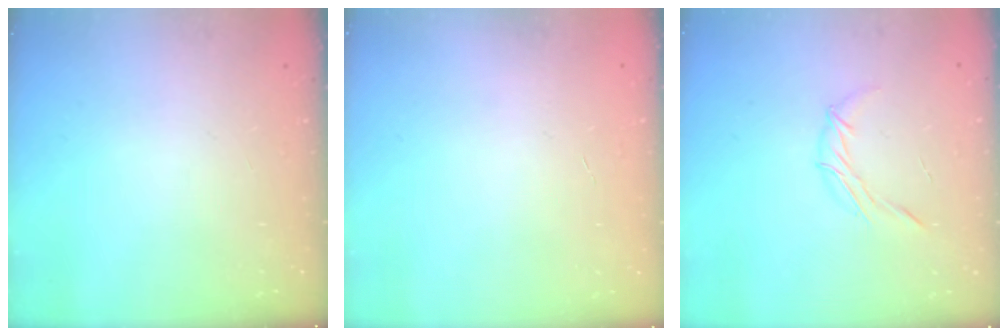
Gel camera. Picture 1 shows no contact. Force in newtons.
{"total": 0.5, "press": 0.5, "slide": 0.1}
{"total": 5.5, "press": 5.4, "slide": 1.2}